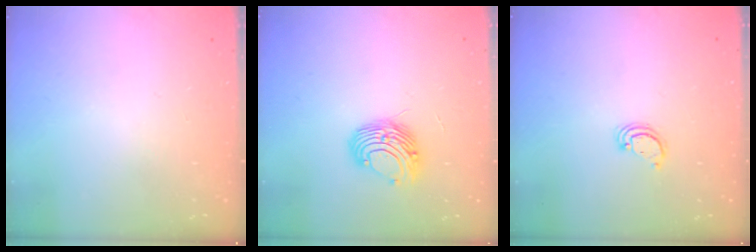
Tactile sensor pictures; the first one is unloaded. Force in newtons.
{"total": 11.4, "press": 11.3, "slide": 1.1}
{"total": 2.6, "press": 2.6, "slide": 0.2}